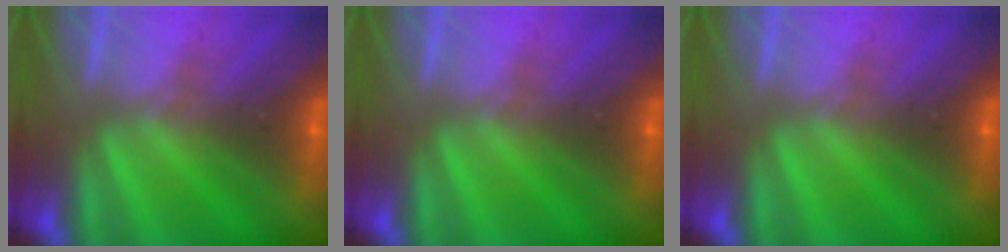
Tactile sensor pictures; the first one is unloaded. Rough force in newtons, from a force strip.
{"total": 0.0}
{"total": 0.0}